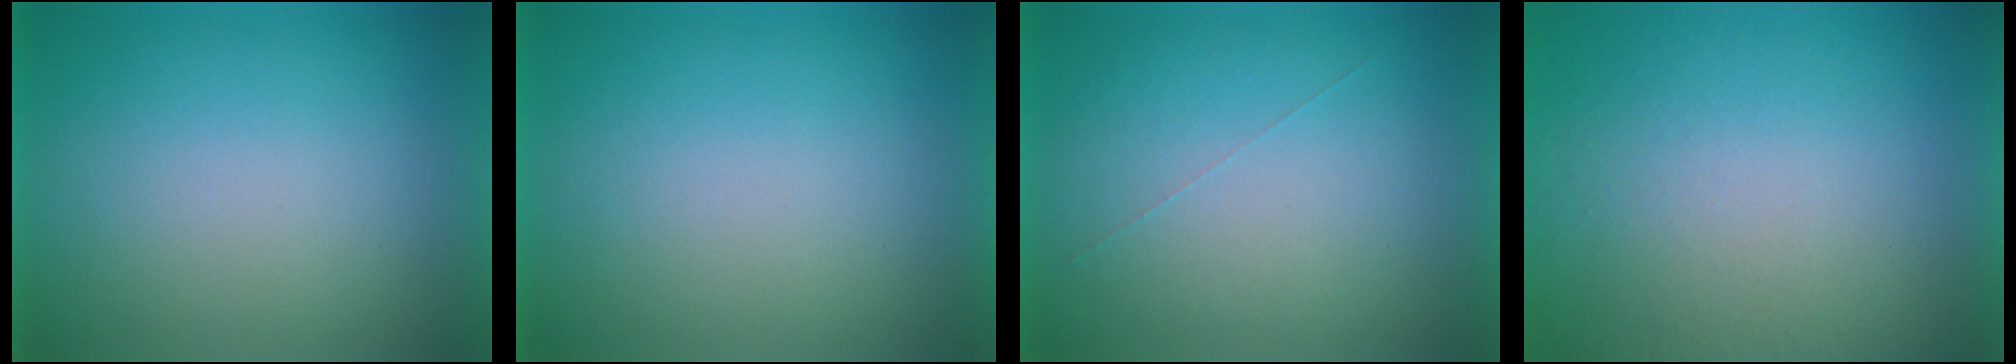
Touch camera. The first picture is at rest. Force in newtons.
{"total": 0.0}
{"total": 1.0}
{"total": 9.4}